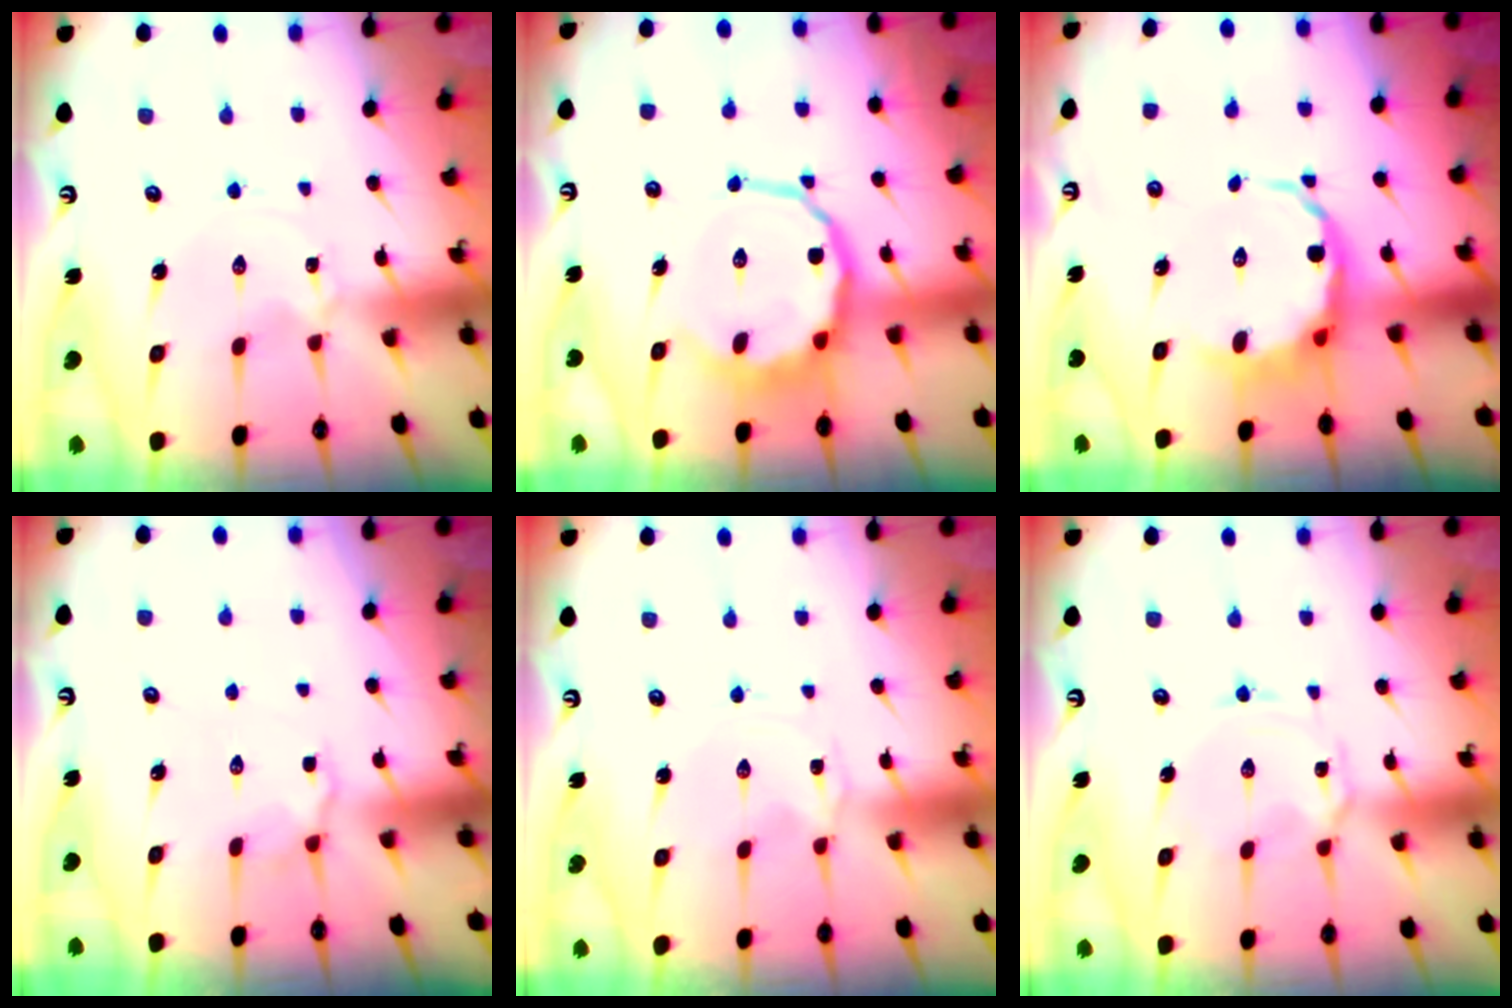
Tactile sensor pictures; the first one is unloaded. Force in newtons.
{"total": 10.7, "press": 10.1, "slide": 3.5}
{"total": 8.4, "press": 8.0, "slide": 2.5}
{"total": 5.1, "press": 4.8, "slide": 1.8}
{"total": 0.0}
{"total": 3.0, "press": 3.0, "slide": 0.3}